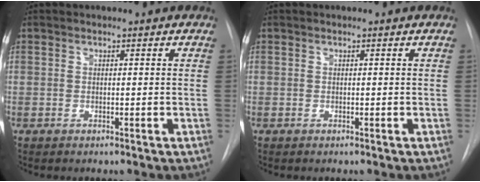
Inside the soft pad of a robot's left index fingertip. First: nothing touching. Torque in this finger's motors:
{"motor_torque": [-0.02, 0.01, 0.00, 0.01]}